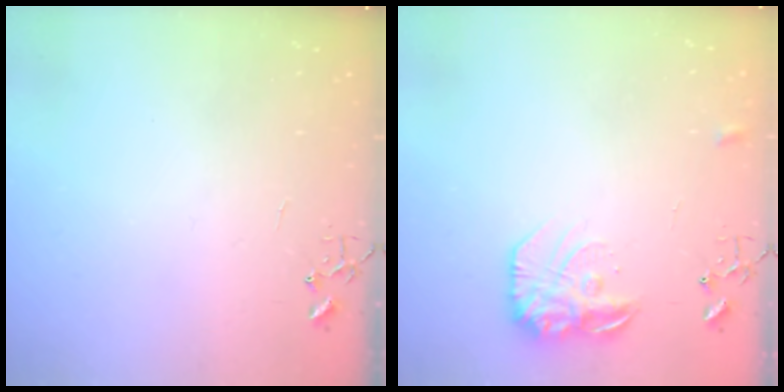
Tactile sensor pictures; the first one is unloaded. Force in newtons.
{"total": 14.0, "press": 14.0, "slide": 0.5}